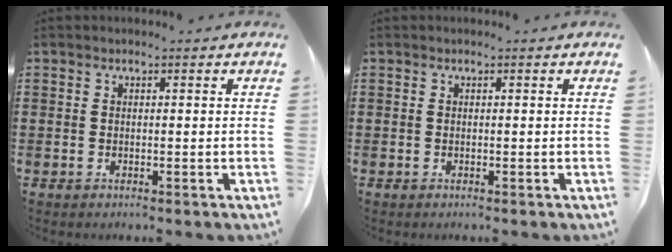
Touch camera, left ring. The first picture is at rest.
{"total": 0.0}